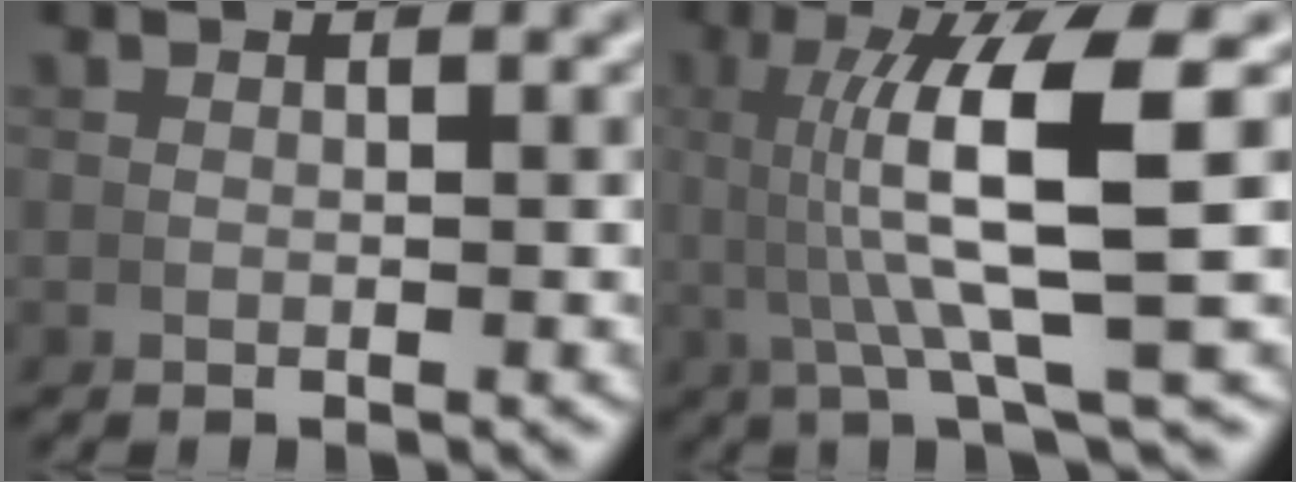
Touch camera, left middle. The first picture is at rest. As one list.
[{"total": 8.7, "force": [1.7, 1.2, 8.5], "torque": [-0.159, 0.006, 0.027]}]